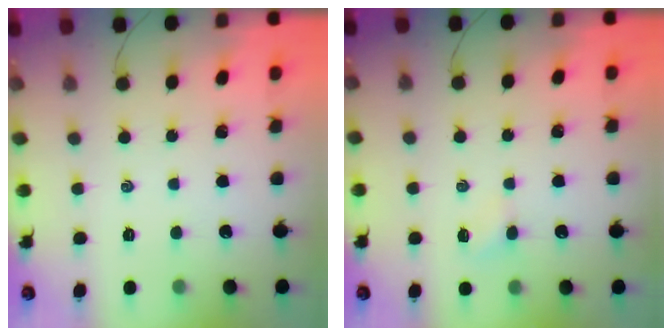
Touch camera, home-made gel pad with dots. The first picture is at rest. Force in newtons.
{"total": 2.6, "press": 2.5, "slide": 0.9}